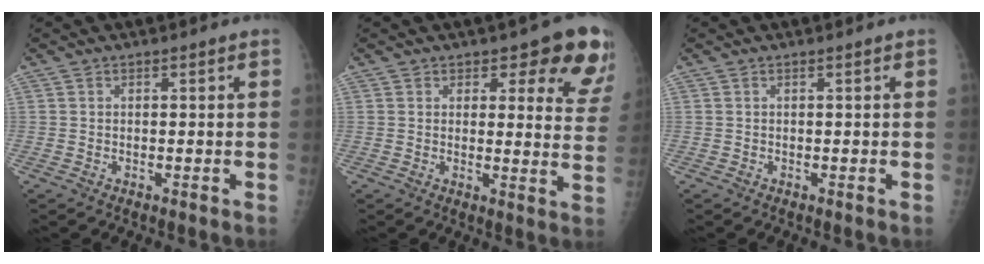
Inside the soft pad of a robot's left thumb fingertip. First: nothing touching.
{"total": 10.7, "force": [7.7, 5.1, 5.4], "torque": [-0.008, -0.044, 0.065]}
{"total": 0.0}